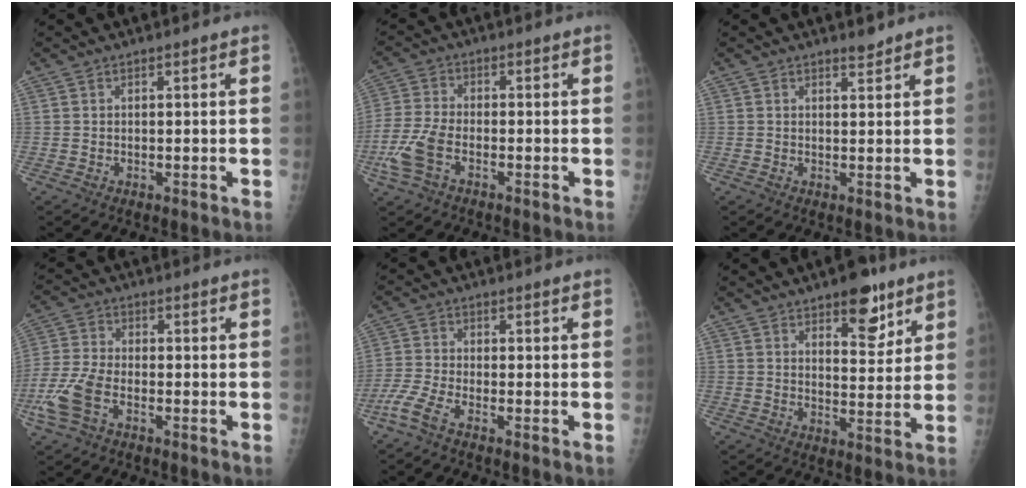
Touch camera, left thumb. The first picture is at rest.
{"total": 7.6, "force": [-3.2, 4.0, 5.6], "torque": [-0.140, 0.011, -0.067]}
{"total": 1.3, "force": [1.2, 0.3, 0.2], "torque": [0.009, -0.012, 0.018]}
{"total": 8.5, "force": [-3.7, 4.5, 6.2], "torque": [-0.152, 0.013, -0.078]}
{"total": 4.3, "force": [-3.1, 0.6, 2.8], "torque": [-0.076, 0.001, -0.075]}
{"total": 9.3, "force": [5.8, 4.2, 5.9], "torque": [-0.053, -0.033, 0.083]}